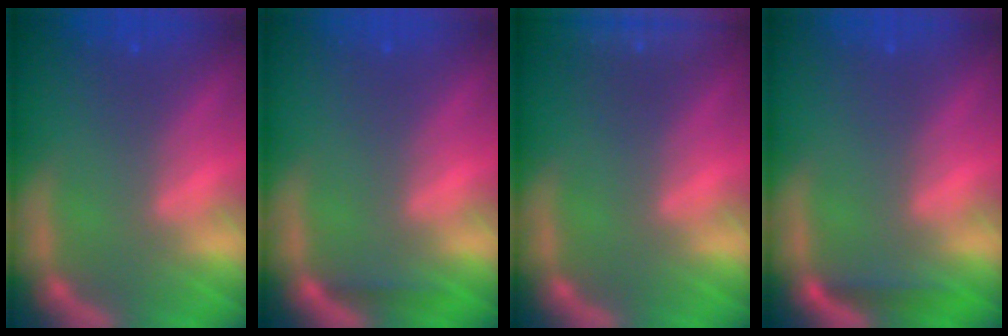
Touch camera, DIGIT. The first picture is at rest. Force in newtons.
{"total": 0.9}
{"total": 9.0}
{"total": 1.4}